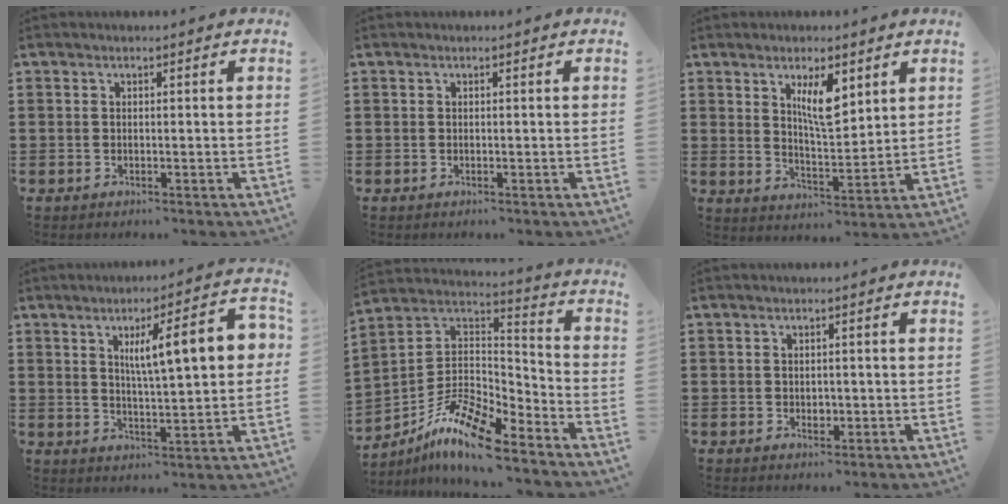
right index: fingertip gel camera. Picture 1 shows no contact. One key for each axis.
{"total": 0.0}
{"total": 6.8, "fx": 3.5, "fy": 2.2, "fz": 5.4, "tx": -0.098, "ty": -0.006, "tz": 0.057}
{"total": 10.7, "fx": 3.1, "fy": 2.4, "fz": 10.0, "tx": -0.166, "ty": 0.003, "tz": 0.044}
{"total": 11.4, "fx": -8.4, "fy": 3.2, "fz": 7.0, "tx": -0.146, "ty": 0.015, "tz": -0.169}
{"total": 1.3, "fx": -0.1, "fy": 0.9, "fz": 0.8, "tx": -0.016, "ty": 0.004, "tz": -0.003}